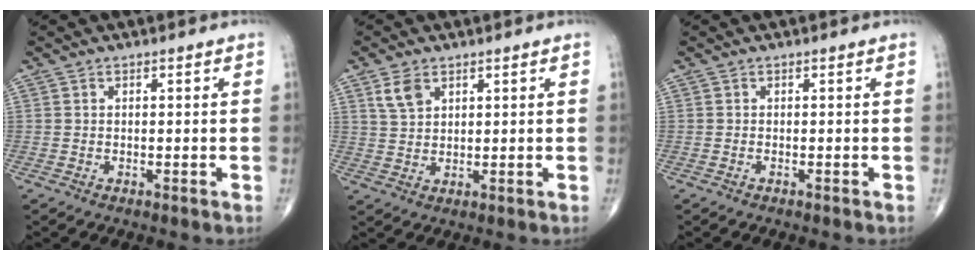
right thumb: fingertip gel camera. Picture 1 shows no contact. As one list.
[{"total": 4.2, "force": [2.3, 2.6, 2.4], "torque": [-0.040, -0.006, 0.051]}, {"total": 0.0}]